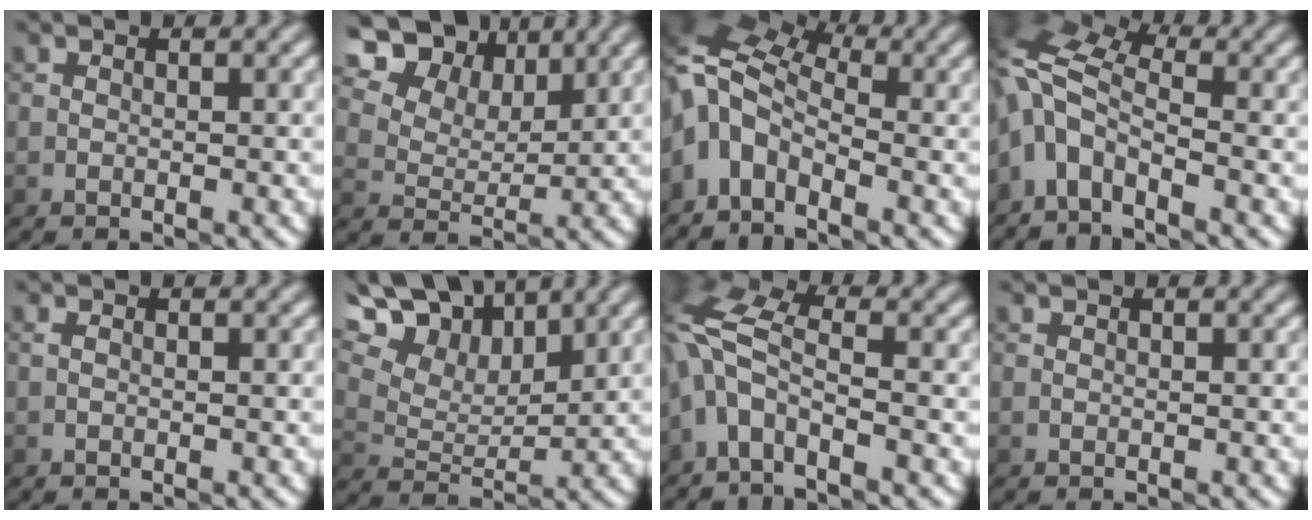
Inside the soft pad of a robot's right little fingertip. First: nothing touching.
{"total": 12.5, "force": [7.8, 7.6, 6.1], "torque": [-0.115, 0.022, 0.145]}
{"total": 7.6, "force": [-0.2, 4.5, 6.1], "torque": [-0.125, 0.020, -0.030]}
{"total": 5.8, "force": [-1.7, 3.2, 4.6], "torque": [-0.092, 0.015, -0.052]}
{"total": 0.0}
{"total": 14.2, "force": [9.9, 7.2, 7.3], "torque": [-0.155, 0.045, 0.167]}
{"total": 5.2, "force": [-2.2, 2.3, 4.0], "torque": [-0.087, 0.015, -0.056]}
{"total": 0.0}